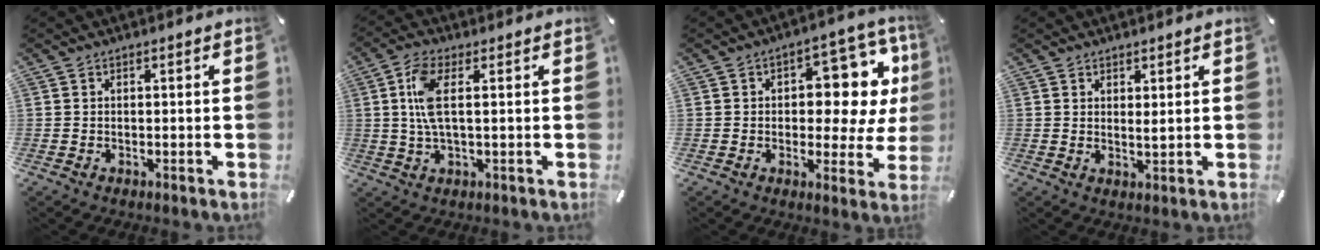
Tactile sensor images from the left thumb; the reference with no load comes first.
{"total": 7.6, "force": [1.4, 2.7, 7.0], "torque": [-0.151, 0.001, 0.022]}
{"total": 12.3, "force": [4.0, 7.5, 8.9], "torque": [-0.102, -0.043, 0.068]}
{"total": 1.7, "force": [1.6, 0.0, 0.4], "torque": [-0.002, -0.009, 0.029]}